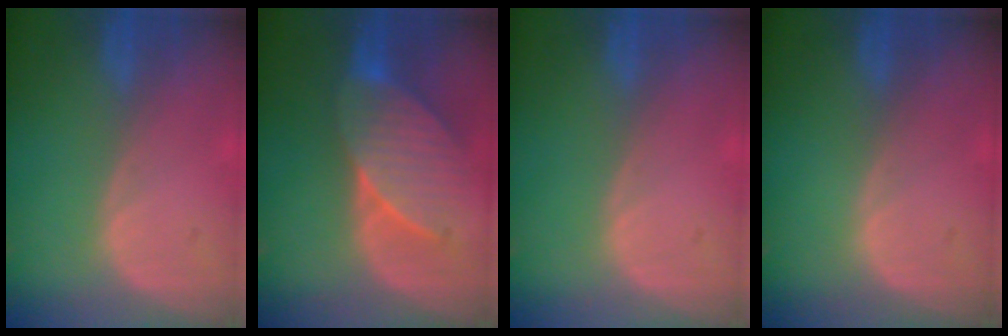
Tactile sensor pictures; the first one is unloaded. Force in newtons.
{"total": 7.7, "press": 7.7, "slide": 0.4}
{"total": 0.0}
{"total": 0.0}